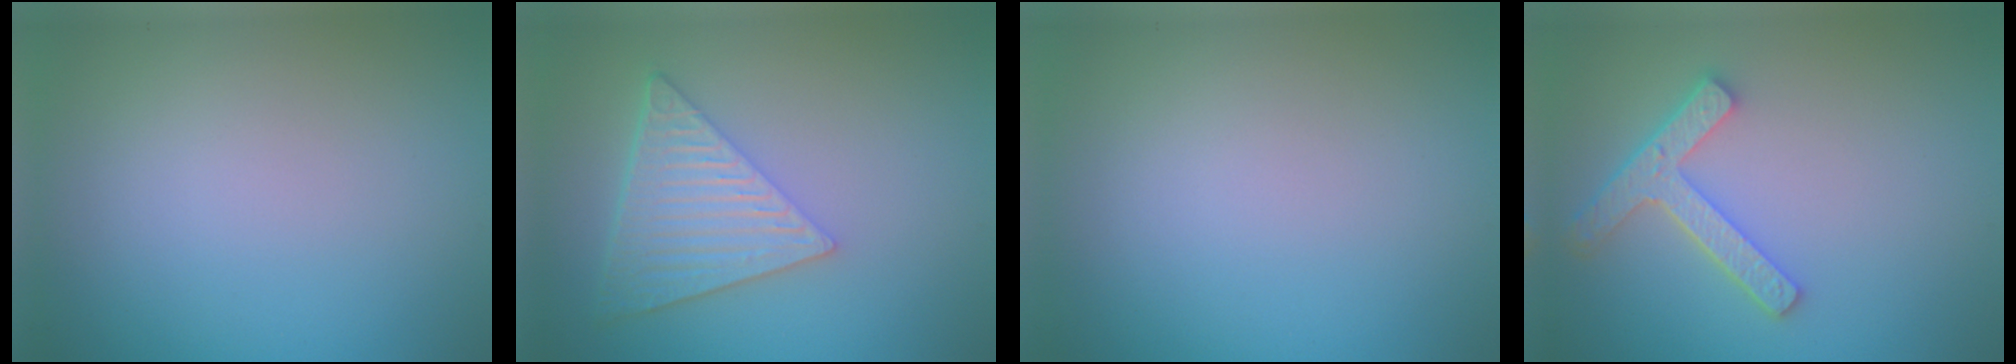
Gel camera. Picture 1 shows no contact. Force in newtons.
{"total": 6.3, "press": 4.5, "slide": 4.4}
{"total": 0.0}
{"total": 4.3, "press": 3.4, "slide": 2.6}